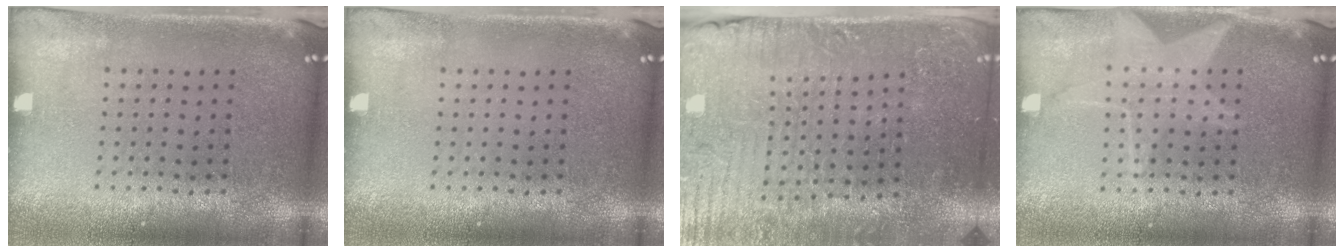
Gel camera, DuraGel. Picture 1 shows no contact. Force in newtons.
{"total": 0.0}
{"total": 4.0, "press": 4.0, "slide": 0.3}
{"total": 2.4, "press": 2.4, "slide": 0.3}